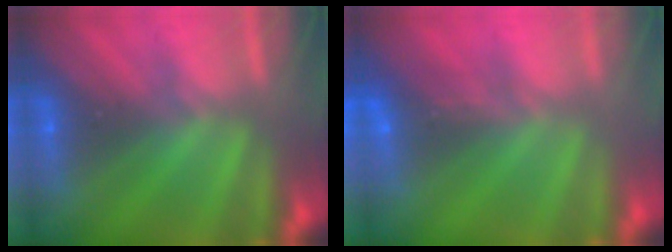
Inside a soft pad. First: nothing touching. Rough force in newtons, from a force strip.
{"total": 1.1}